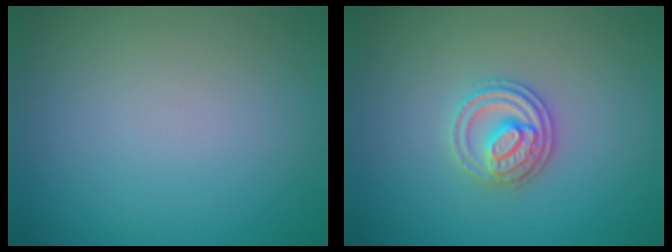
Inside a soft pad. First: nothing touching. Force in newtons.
{"total": 3.2, "press": 2.9, "slide": 1.2}